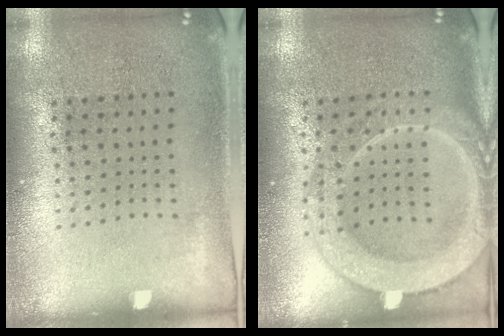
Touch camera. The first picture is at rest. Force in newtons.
{"total": 4.1, "press": 4.1, "slide": 0.4}